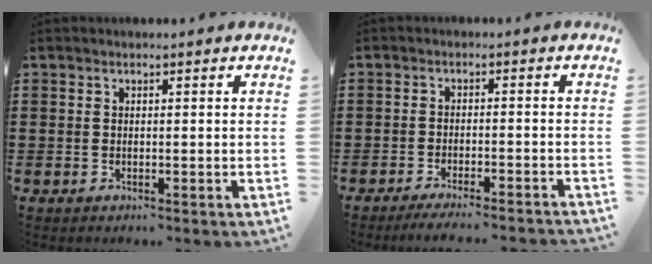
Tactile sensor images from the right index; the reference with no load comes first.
{"total": 2.8, "force": [-2.6, -0.2, 1.0], "torque": [-0.016, -0.002, -0.051]}